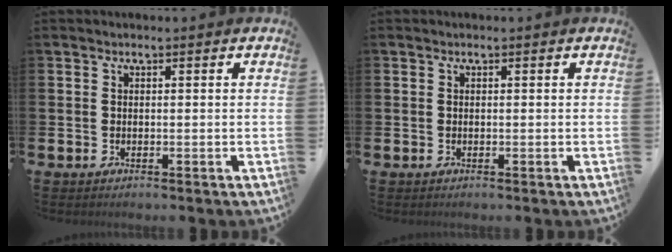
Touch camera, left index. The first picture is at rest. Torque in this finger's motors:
{"motor_torque": [0.20, 0.20, 0.00, -0.01]}